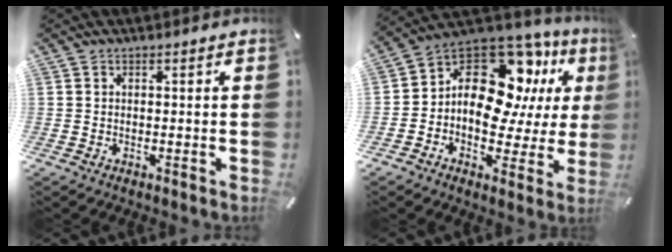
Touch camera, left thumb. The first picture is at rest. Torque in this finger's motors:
{"motor_torque": [1.11, 0.88, 0.49, -0.04, 0.19]}